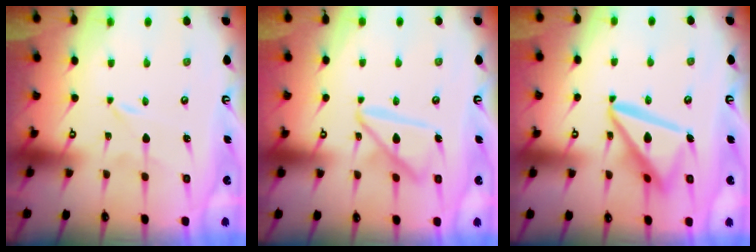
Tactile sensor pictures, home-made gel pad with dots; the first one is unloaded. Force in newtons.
{"total": 13.3, "press": 13.2, "slide": 1.3}
{"total": 14.6, "press": 14.6, "slide": 1.6}